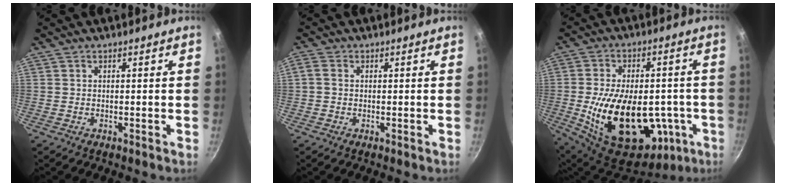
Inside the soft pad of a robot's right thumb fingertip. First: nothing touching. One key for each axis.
{"total": 1.9, "fx": 0.0, "fy": 1.6, "fz": 1.1, "tx": -0.023, "ty": 0.006, "tz": -0.004}
{"total": 26.8, "fx": -5.5, "fy": 16.1, "fz": 20.7, "tx": -0.330, "ty": 0.012, "tz": -0.061}